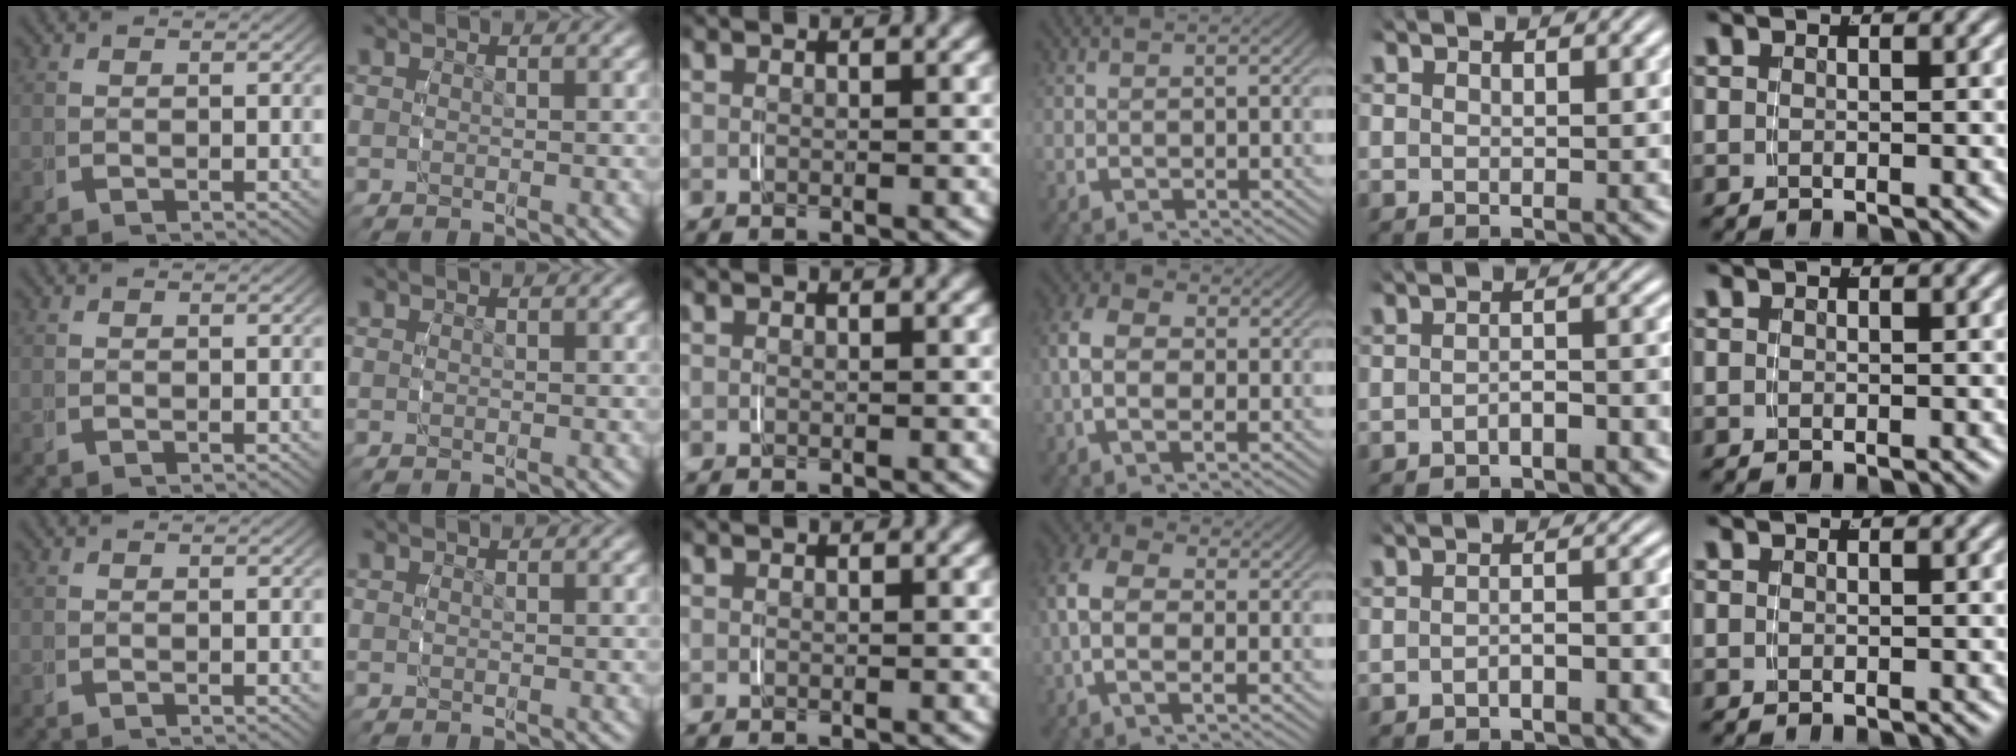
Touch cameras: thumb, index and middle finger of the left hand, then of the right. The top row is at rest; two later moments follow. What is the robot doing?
{"motion": "grasp_and_lifting", "object": "napkin"}